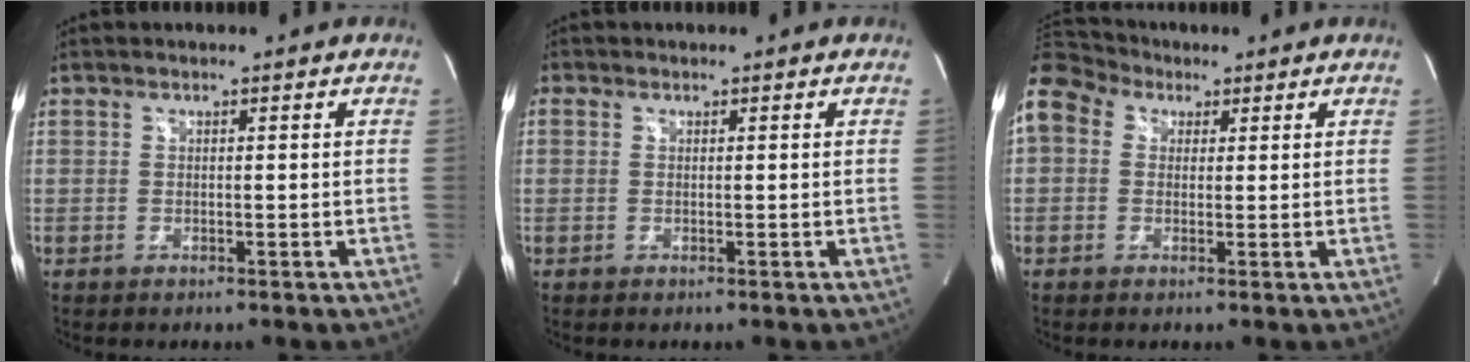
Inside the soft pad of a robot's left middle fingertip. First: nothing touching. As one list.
[{"total": 0.5, "force": [0.2, 0.4, 0.2], "torque": [-0.002, 0.000, 0.001]}, {"total": 11.3, "force": [5.6, 8.3, 5.1], "torque": [-0.134, 0.071, 0.105]}]